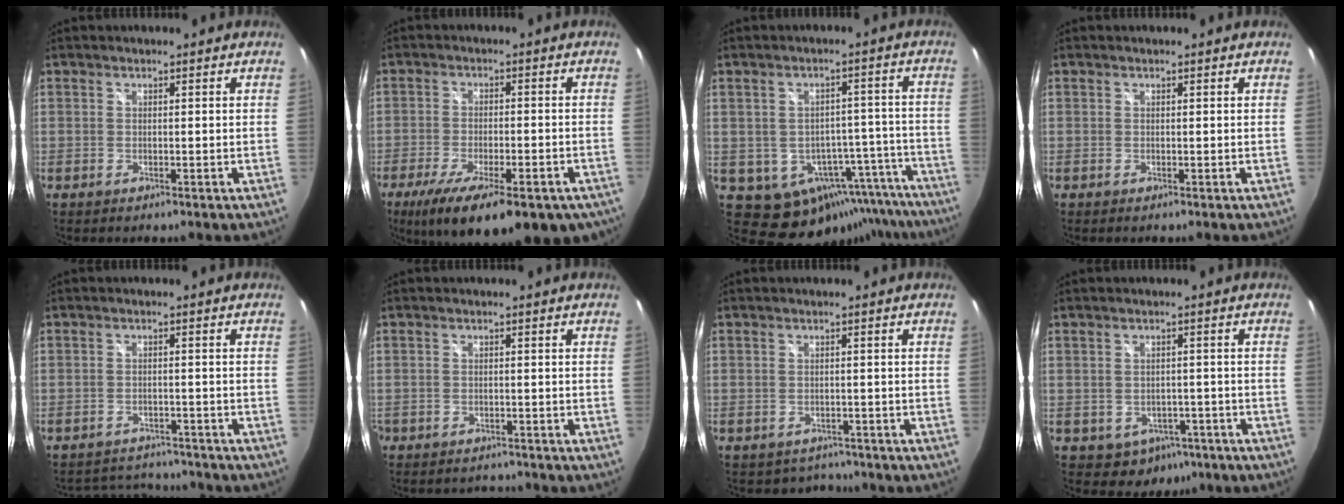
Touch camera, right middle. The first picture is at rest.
{"total": 21.0, "force": [-13.6, 7.5, 14.2], "torque": [-0.250, -0.056, -0.188]}
{"total": 15.3, "force": [-10.0, 10.2, 5.5], "torque": [-0.089, 0.033, -0.084]}
{"total": 0.0}
{"total": 8.7, "force": [-8.0, 3.0, 1.6], "torque": [-0.044, 0.011, -0.111]}
{"total": 3.5, "force": [-3.0, 1.8, 0.1], "torque": [-0.011, 0.005, -0.047]}
{"total": 3.6, "force": [-2.9, 2.1, 0.0], "torque": [-0.003, 0.002, -0.040]}
{"total": 5.6, "force": [-2.9, 4.4, 1.8], "torque": [-0.038, 0.007, -0.023]}